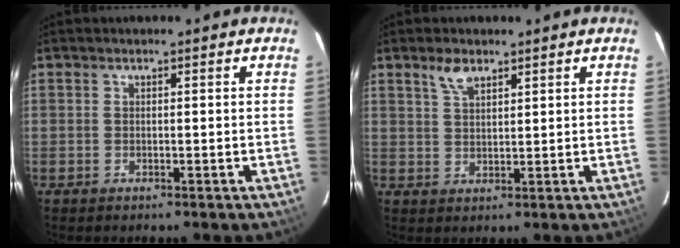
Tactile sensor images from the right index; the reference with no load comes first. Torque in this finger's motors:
{"motor_torque": [0.09, -0.01, 0.09, 0.03]}